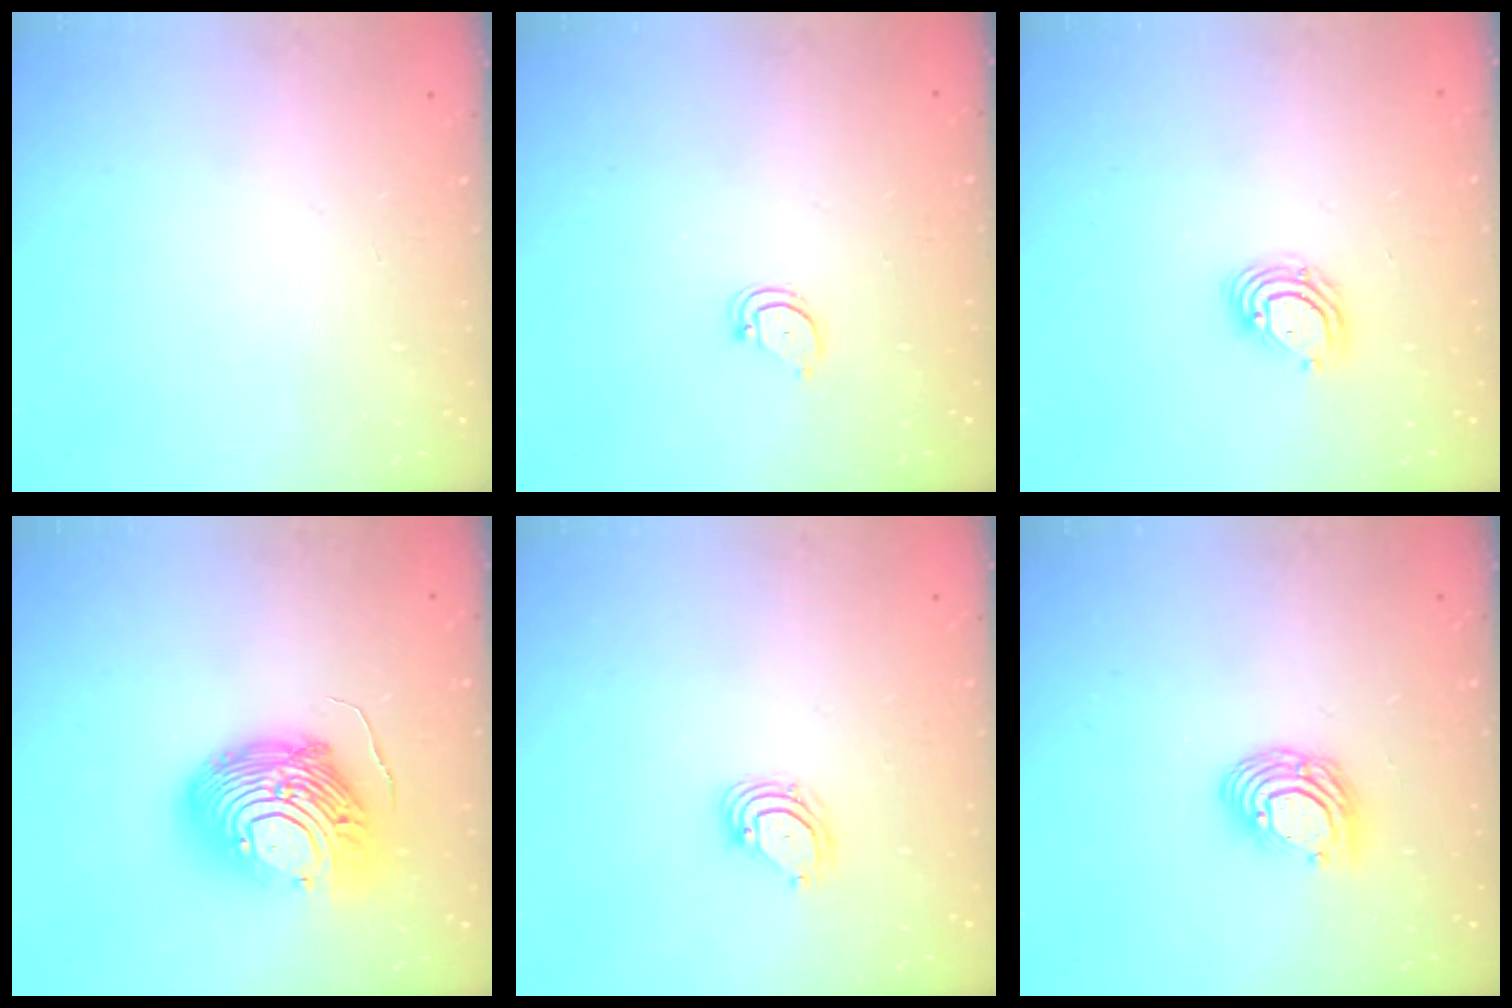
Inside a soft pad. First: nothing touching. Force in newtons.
{"total": 3.0, "press": 3.0, "slide": 0.3}
{"total": 6.2, "press": 6.1, "slide": 1.0}
{"total": 18.0, "press": 17.9, "slide": 1.9}
{"total": 3.9, "press": 3.9, "slide": 0.3}
{"total": 9.9, "press": 9.8, "slide": 0.7}